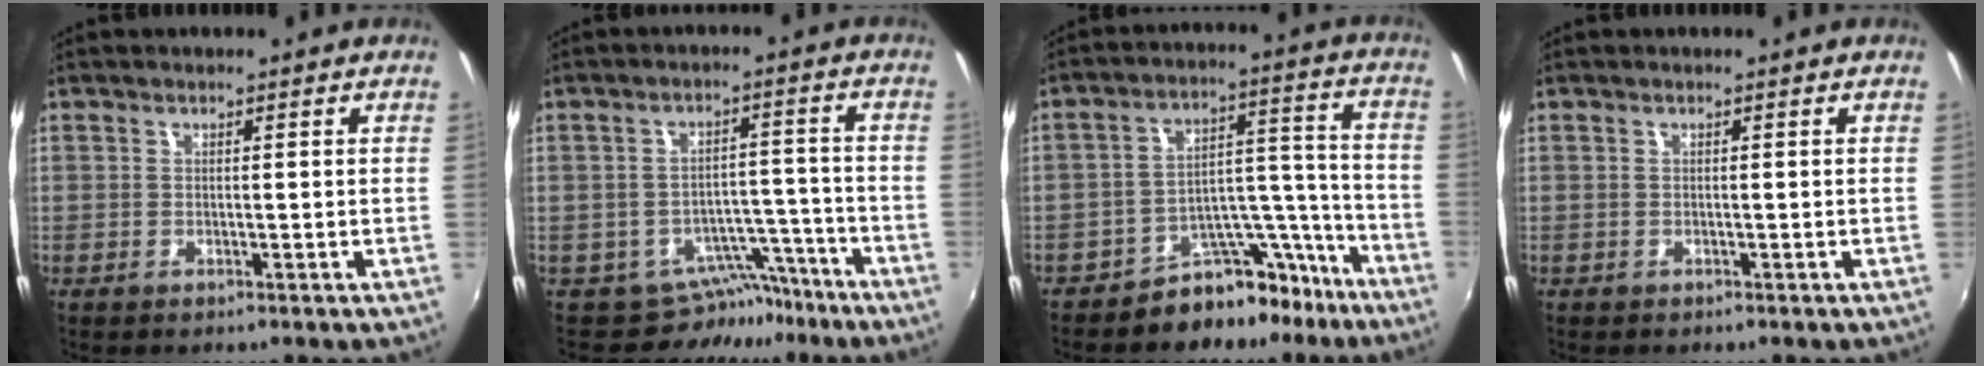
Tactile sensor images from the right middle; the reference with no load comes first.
{"total": 6.5, "force": [-5.6, 3.3, 0.4], "torque": [0.001, 0.027, -0.076]}
{"total": 11.7, "force": [-9.8, 5.7, 3.1], "torque": [-0.031, 0.060, -0.142]}
{"total": 0.0}